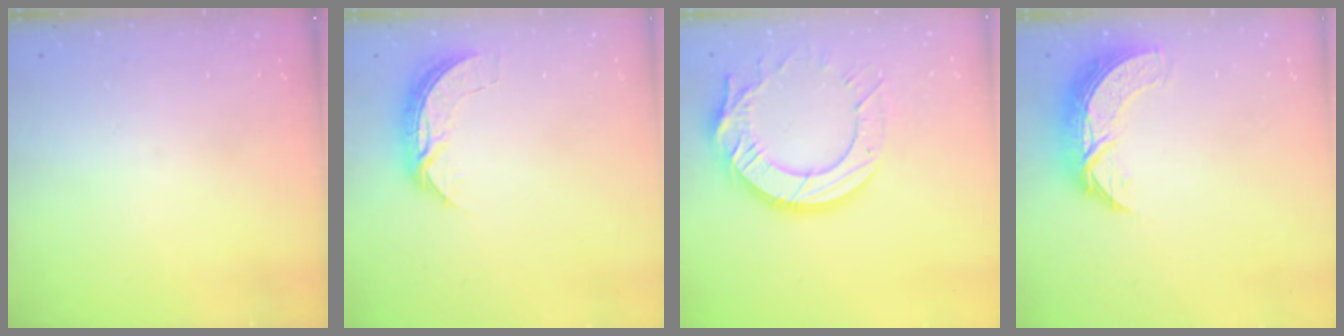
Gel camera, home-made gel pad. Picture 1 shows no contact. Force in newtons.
{"total": 6.8, "press": 6.8, "slide": 0.7}
{"total": 17.4, "press": 17.3, "slide": 1.7}
{"total": 9.2, "press": 9.2, "slide": 0.6}